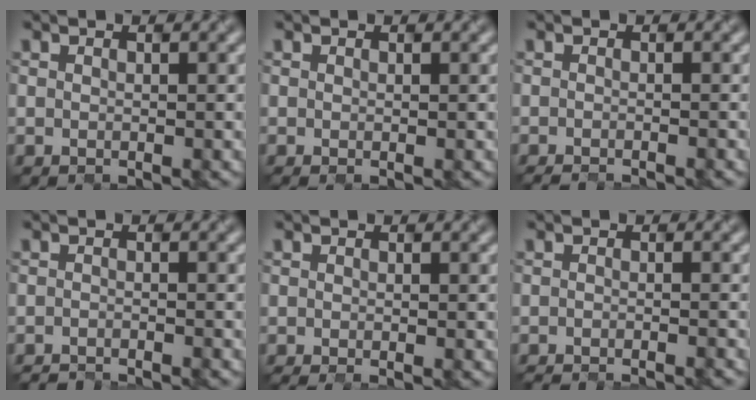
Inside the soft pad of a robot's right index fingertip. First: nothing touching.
{"total": 0.0}
{"total": 1.0, "force": [-0.7, 0.5, 0.6], "torque": [0.011, 0.000, -0.016]}
{"total": 1.8, "force": [-1.8, 0.0, 0.1], "torque": [0.013, -0.006, -0.033]}
{"total": 1.0, "force": [-0.4, 0.4, 0.8], "torque": [-0.002, 0.002, -0.005]}
{"total": 2.1, "force": [-1.7, 0.4, 1.1], "torque": [0.011, -0.002, -0.028]}